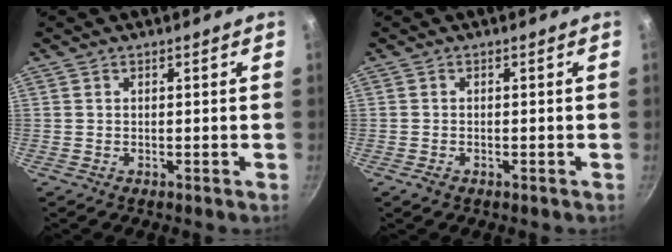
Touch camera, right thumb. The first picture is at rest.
{"total": 1.5, "force": [-1.0, 0.8, 0.8], "torque": [-0.023, 0.005, -0.019]}